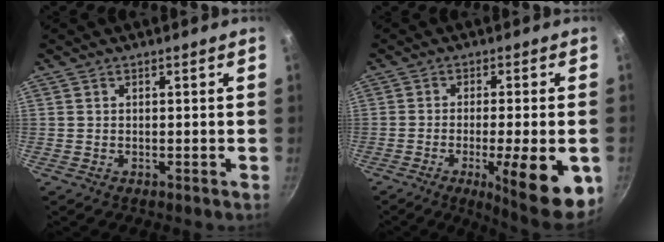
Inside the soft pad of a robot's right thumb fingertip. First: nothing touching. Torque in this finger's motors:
{"motor_torque": [0.07, 0.84, 1.19, -0.34, 0.10]}